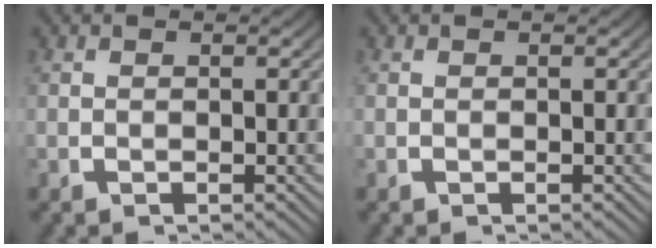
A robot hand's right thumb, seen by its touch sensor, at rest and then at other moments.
{"total": 0.0}